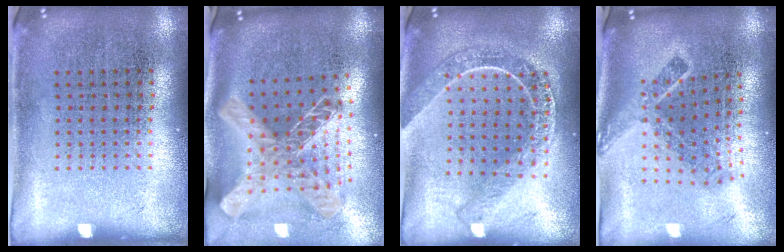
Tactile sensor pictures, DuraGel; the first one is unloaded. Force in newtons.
{"total": 2.5, "press": 1.8, "slide": 1.8}
{"total": 2.1, "press": 1.9, "slide": 1.0}
{"total": 2.2, "press": 1.5, "slide": 1.6}